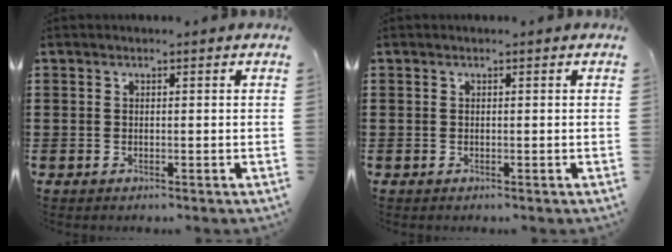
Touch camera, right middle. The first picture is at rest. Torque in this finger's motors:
{"motor_torque": [0.00, 0.00, 0.00, -0.01]}